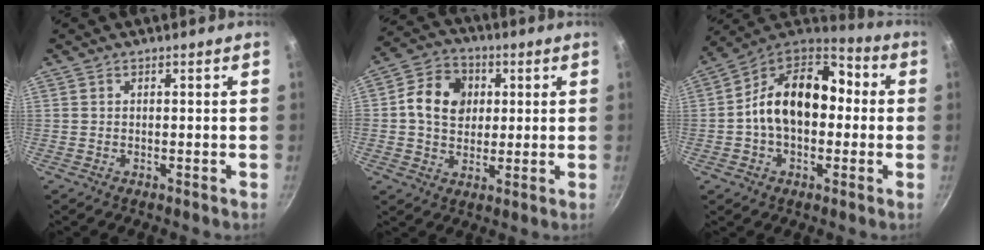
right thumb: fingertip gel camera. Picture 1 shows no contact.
{"total": 10.7, "force": [1.8, 8.7, 5.8], "torque": [-0.078, 0.008, 0.017]}
{"total": 18.1, "force": [0.1, 12.4, 13.2], "torque": [-0.182, 0.048, -0.018]}